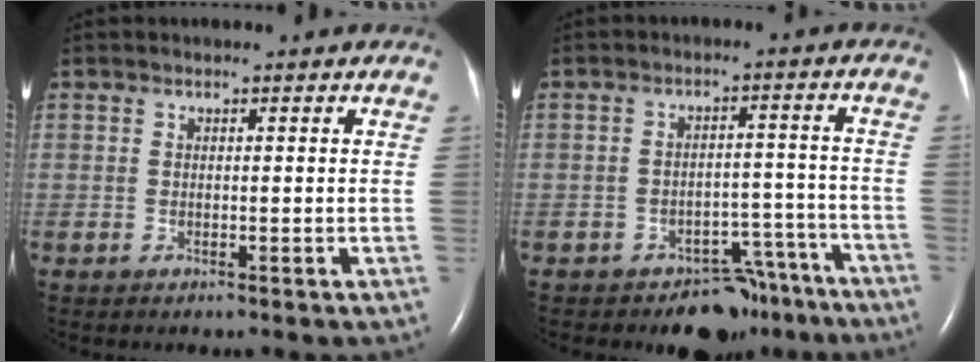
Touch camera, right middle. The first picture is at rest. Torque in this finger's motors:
{"motor_torque": [0.11, -0.12, 0.03, 0.01]}